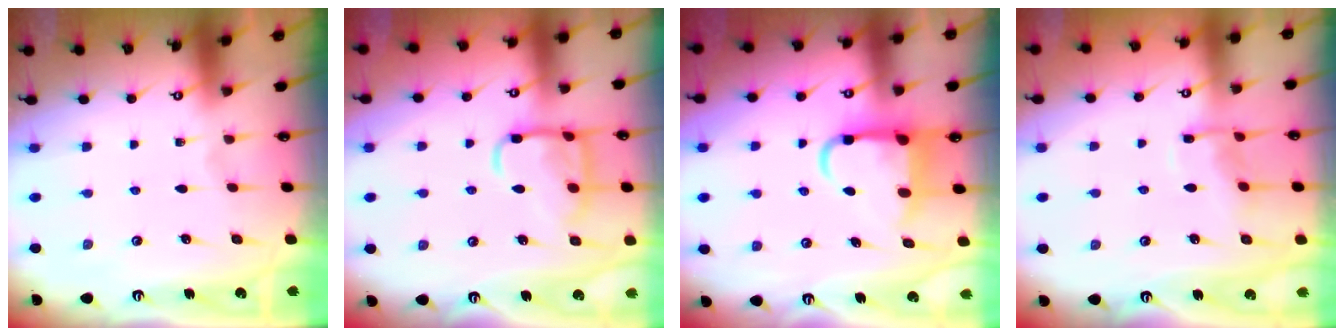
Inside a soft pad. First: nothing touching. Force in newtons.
{"total": 12.0, "press": 12.0, "slide": 1.0}
{"total": 8.7, "press": 8.6, "slide": 1.4}
{"total": 7.3, "press": 7.2, "slide": 0.7}